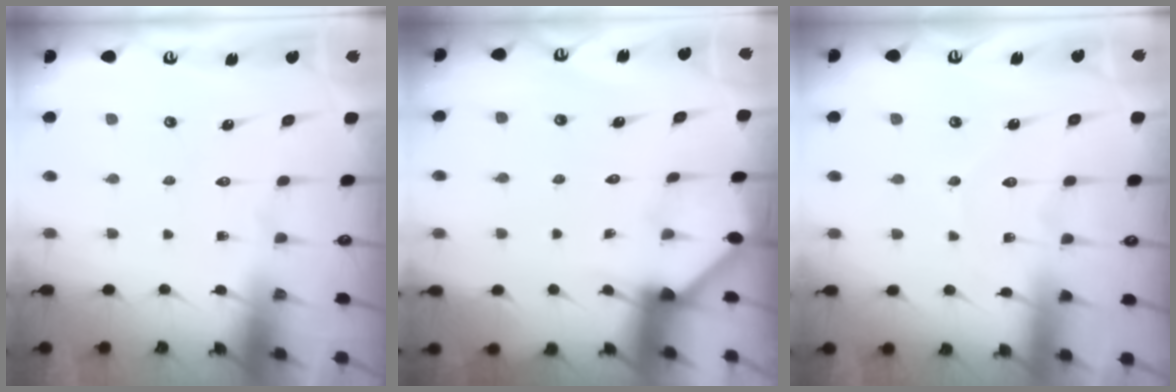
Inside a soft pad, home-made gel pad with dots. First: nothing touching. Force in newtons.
{"total": 1.9, "press": 1.9, "slide": 0.2}
{"total": 4.4, "press": 4.4, "slide": 0.4}